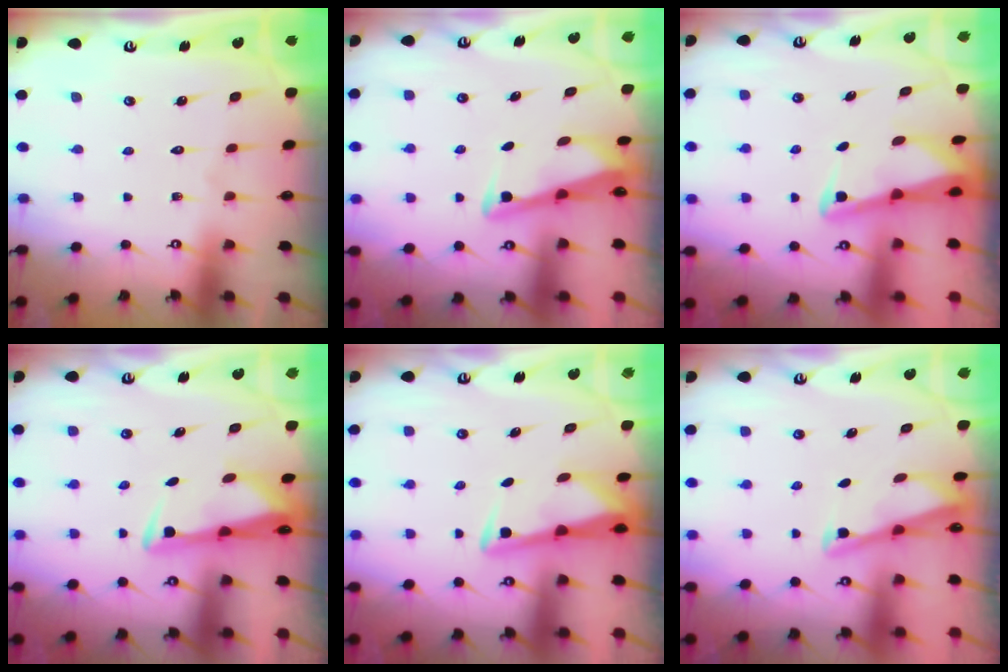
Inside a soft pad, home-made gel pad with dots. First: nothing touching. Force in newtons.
{"total": 3.0, "press": 3.0, "slide": 0.3}
{"total": 2.3, "press": 2.3, "slide": 0.3}
{"total": 3.0, "press": 2.8, "slide": 0.9}
{"total": 3.0, "press": 2.9, "slide": 0.4}
{"total": 2.8, "press": 2.8, "slide": 0.3}